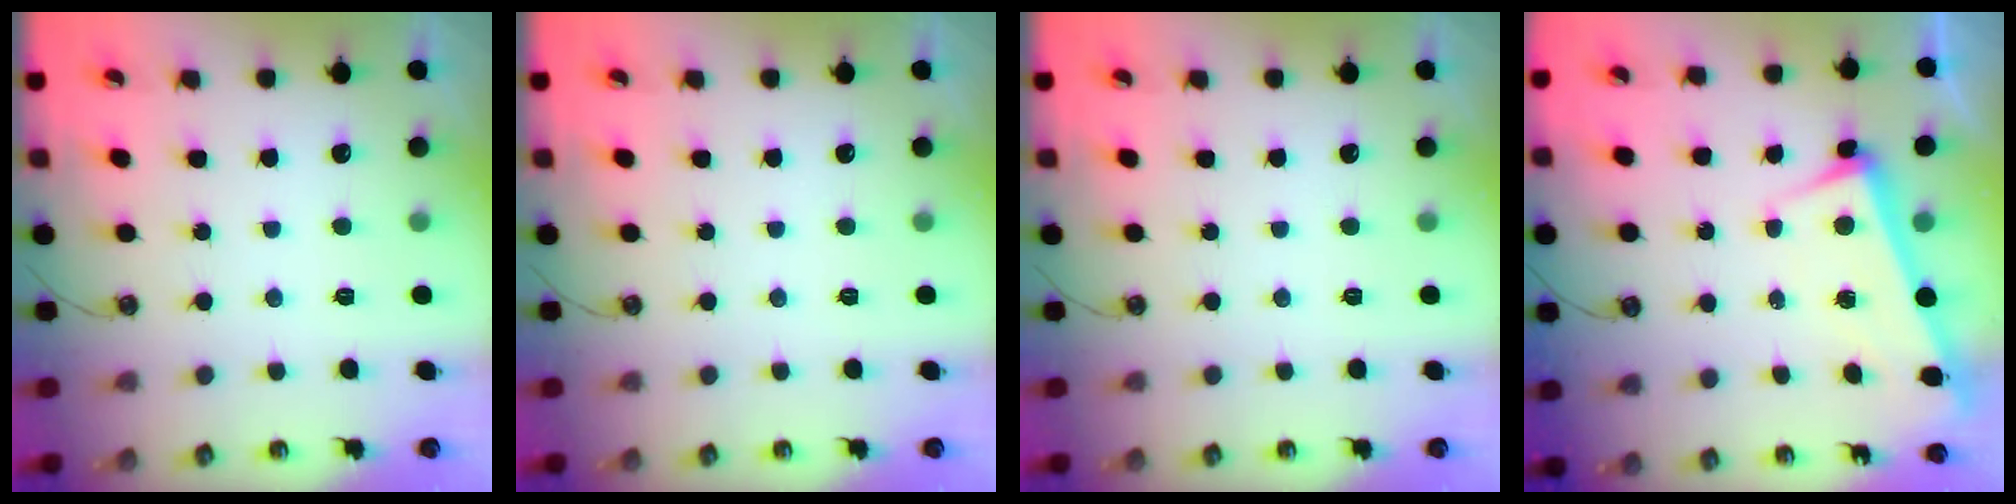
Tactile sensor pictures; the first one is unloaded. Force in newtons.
{"total": 0.0}
{"total": 0.0}
{"total": 3.5, "press": 3.3, "slide": 1.1}